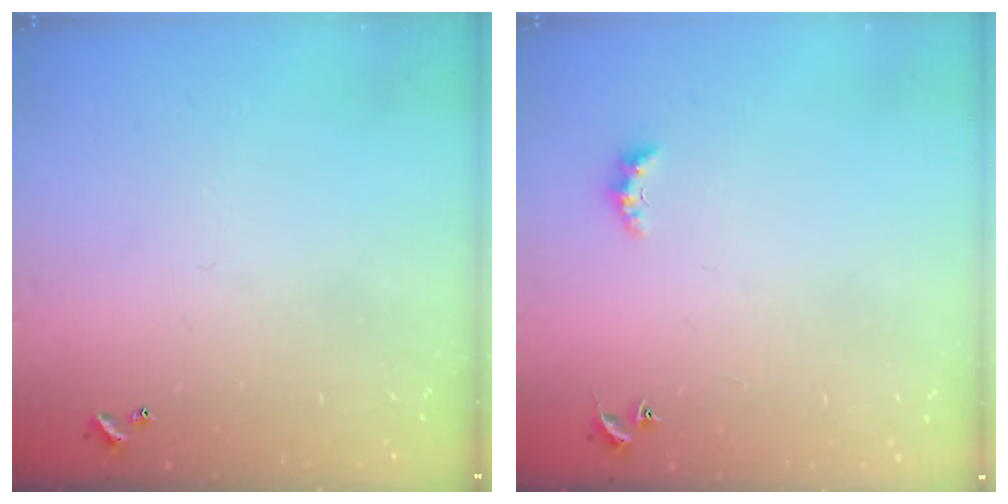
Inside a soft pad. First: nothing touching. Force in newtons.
{"total": 2.7, "press": 2.7, "slide": 0.6}